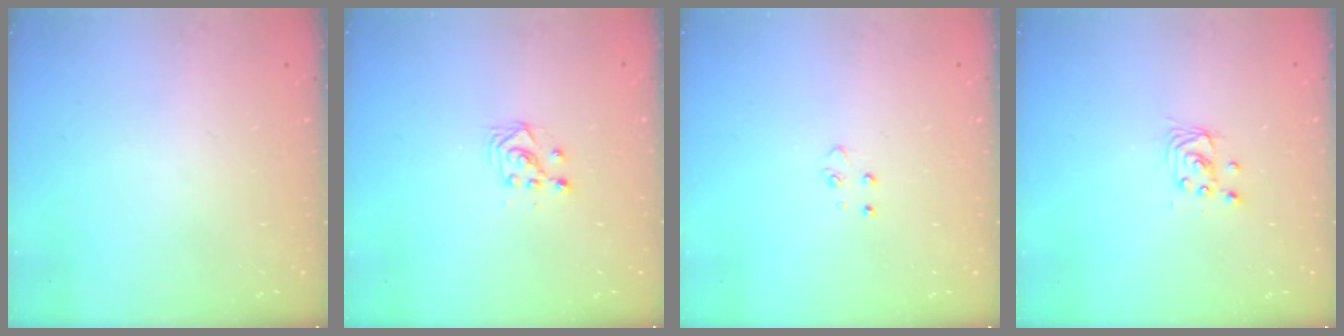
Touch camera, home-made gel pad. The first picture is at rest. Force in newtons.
{"total": 3.3, "press": 3.2, "slide": 0.8}
{"total": 3.6, "press": 3.6, "slide": 0.4}
{"total": 2.9, "press": 2.9, "slide": 0.2}